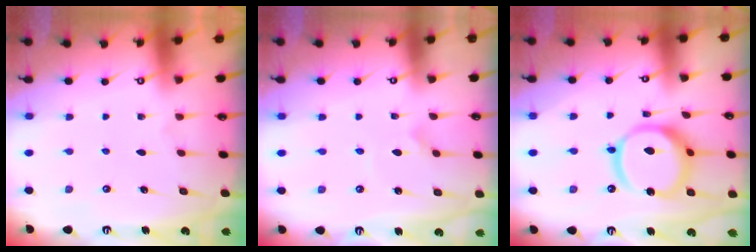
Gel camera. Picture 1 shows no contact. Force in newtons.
{"total": 3.4, "press": 3.4, "slide": 0.3}
{"total": 15.5, "press": 15.3, "slide": 1.9}